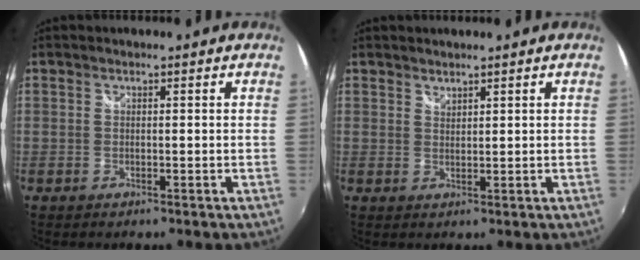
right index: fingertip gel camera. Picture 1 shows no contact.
{"total": 1.3, "force": [1.3, 0.3, 0.2], "torque": [-0.001, 0.001, 0.022]}